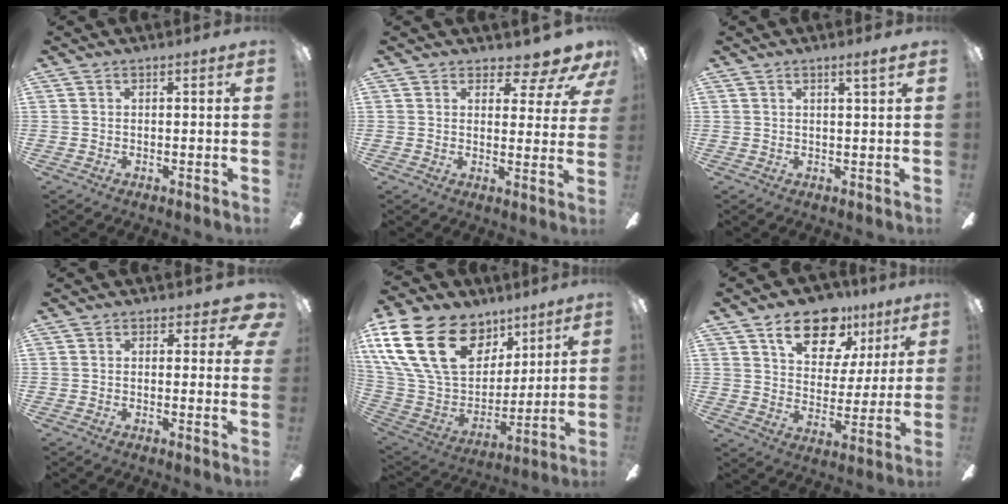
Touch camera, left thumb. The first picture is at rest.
{"total": 7.5, "force": [5.9, 2.9, 3.8], "torque": [-0.032, -0.048, 0.101]}
{"total": 2.3, "force": [1.4, -0.1, 1.7], "torque": [-0.029, -0.004, 0.022]}
{"total": 4.3, "force": [2.3, 2.4, 2.7], "torque": [-0.022, -0.012, 0.039]}
{"total": 27.2, "force": [12.6, 17.9, 16.1], "torque": [-0.338, -0.051, 0.244]}
{"total": 15.3, "force": [10.0, 8.6, 7.8], "torque": [-0.117, -0.047, 0.176]}